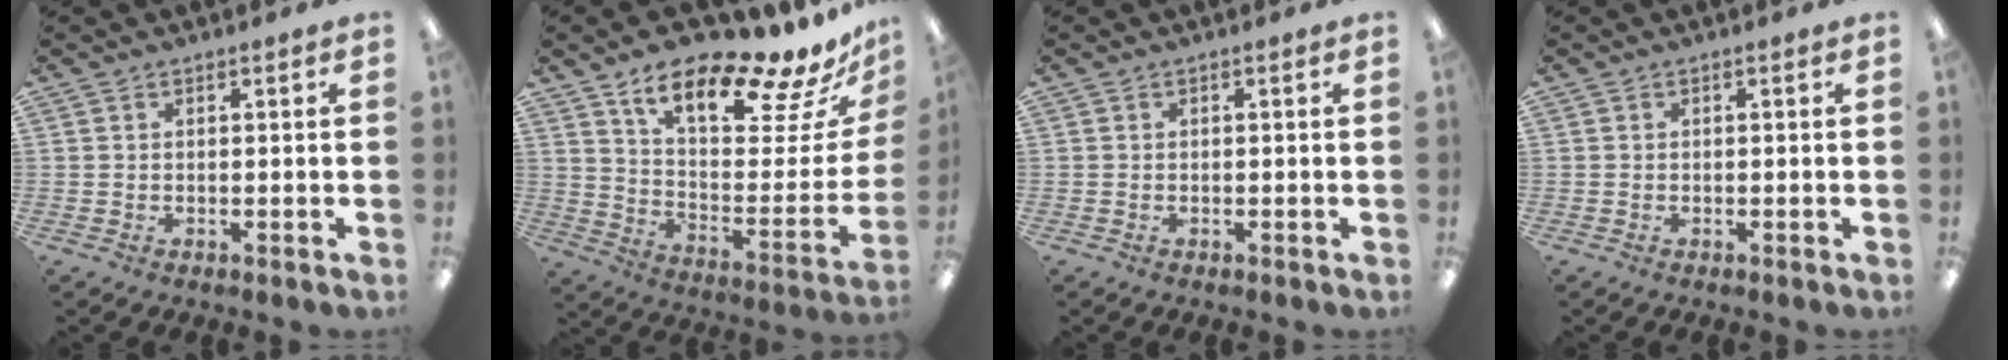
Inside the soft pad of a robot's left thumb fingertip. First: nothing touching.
{"total": 19.3, "force": [15.2, 5.0, 10.6], "torque": [-0.152, -0.117, 0.246]}
{"total": 0.0}
{"total": 0.0}